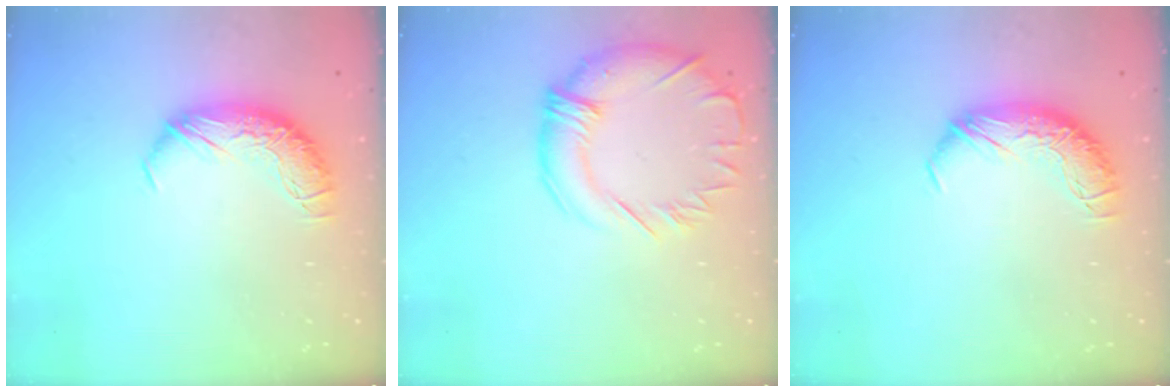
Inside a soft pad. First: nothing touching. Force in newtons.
{"total": 3.0, "press": 2.7, "slide": 1.3}
{"total": 0.0}